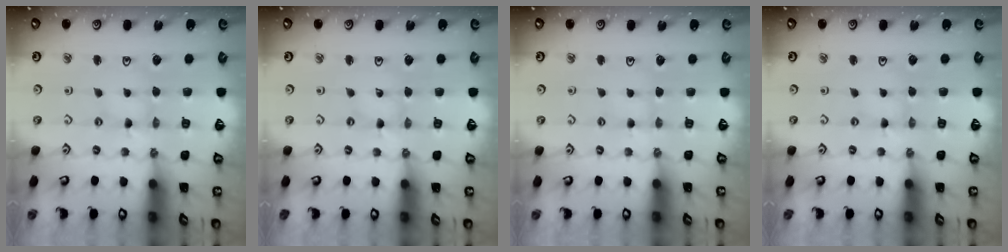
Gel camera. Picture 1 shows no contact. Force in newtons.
{"total": 0.0}
{"total": 2.4, "press": 2.4, "slide": 0.4}
{"total": 0.0}